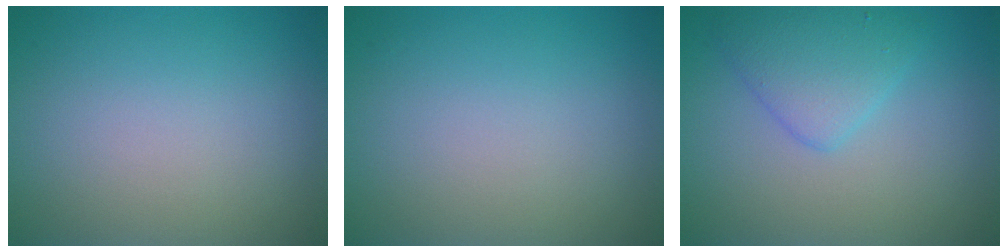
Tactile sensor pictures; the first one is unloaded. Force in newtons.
{"total": 0.0}
{"total": 3.3, "press": 3.3, "slide": 0.2}